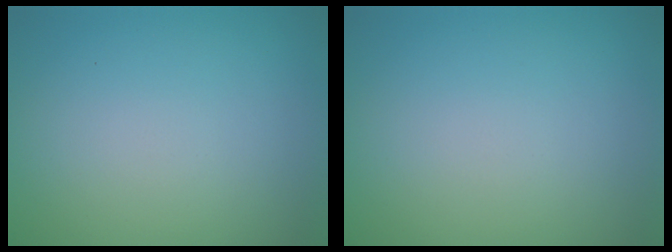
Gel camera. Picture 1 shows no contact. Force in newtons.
{"total": 0.0}